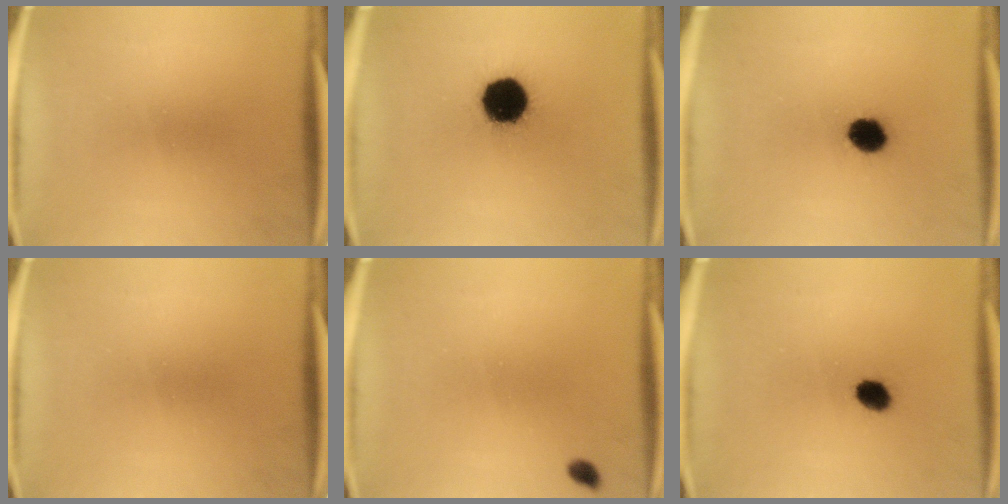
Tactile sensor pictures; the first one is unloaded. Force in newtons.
{"total": 16.1}
{"total": 6.0}
{"total": 0.0}
{"total": 1.3}
{"total": 4.0}